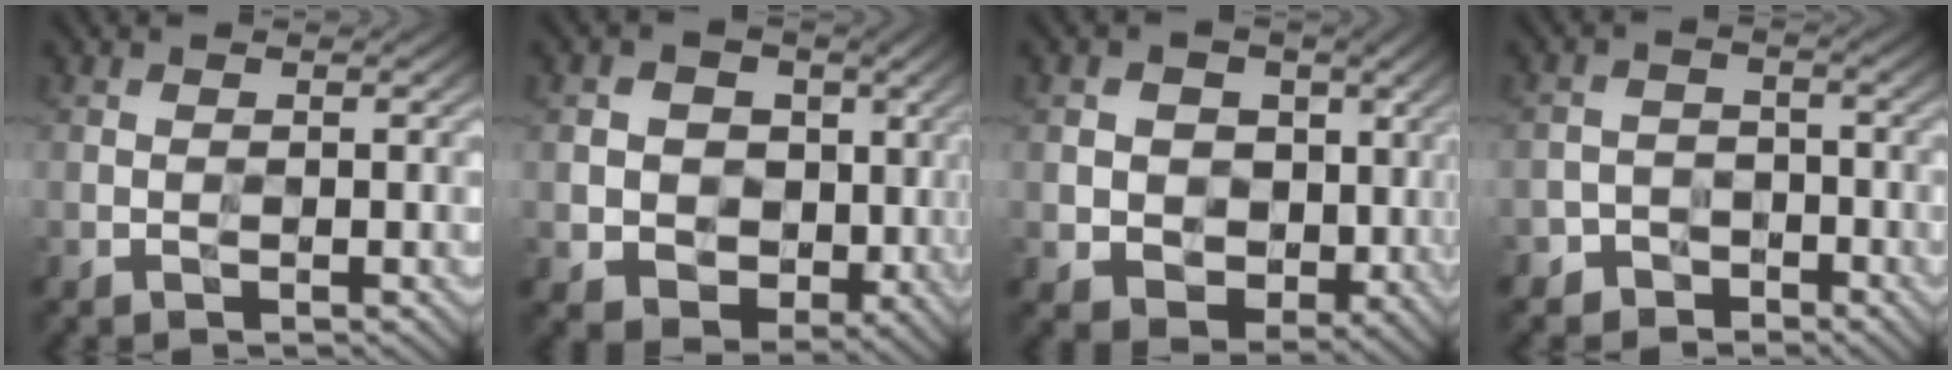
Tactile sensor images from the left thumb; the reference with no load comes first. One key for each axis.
{"total": 7.7, "fx": 0.1, "fy": 6.7, "fz": 3.9, "tx": -0.089, "ty": -0.016, "tz": -0.007}
{"total": 7.0, "fx": 0.3, "fy": 6.0, "fz": 3.7, "tx": -0.082, "ty": -0.015, "tz": -0.003}
{"total": 4.0, "fx": -2.8, "fy": 2.8, "fz": 0.4, "tx": 0.011, "ty": 0.007, "tz": -0.054}